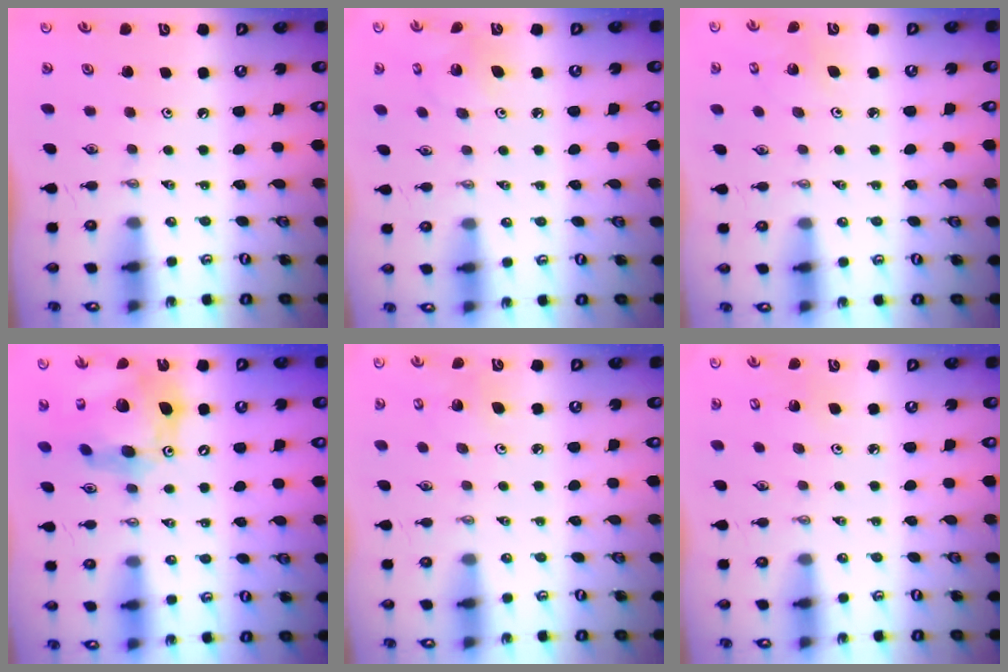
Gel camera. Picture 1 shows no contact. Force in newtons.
{"total": 4.4, "press": 4.4, "slide": 0.3}
{"total": 2.3, "press": 2.3, "slide": 0.2}
{"total": 18.7, "press": 18.6, "slide": 2.0}
{"total": 4.8, "press": 4.7, "slide": 0.9}
{"total": 2.5, "press": 2.4, "slide": 0.6}